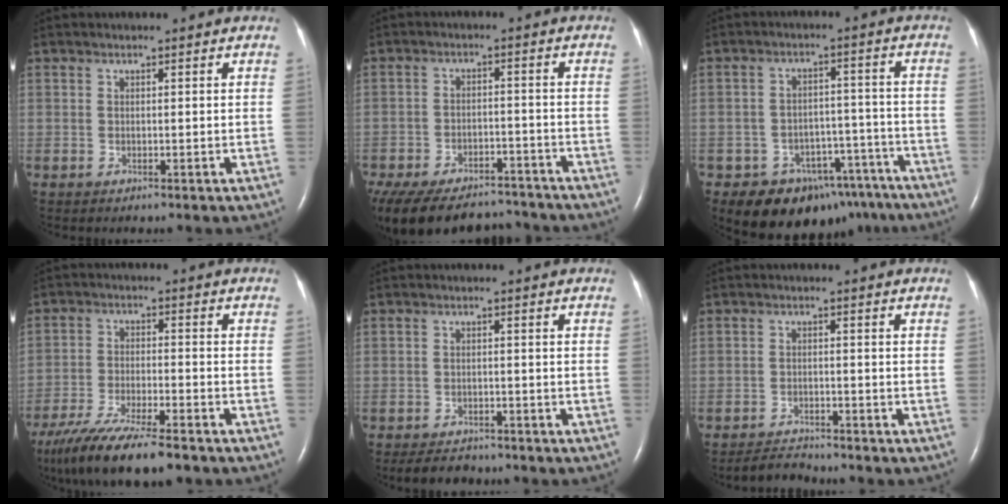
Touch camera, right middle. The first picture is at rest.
{"total": 20.3, "force": [-16.9, 8.1, 7.8], "torque": [-0.209, -0.021, -0.237]}
{"total": 12.9, "force": [-9.7, 7.8, 3.3], "torque": [-0.025, 0.050, -0.122]}
{"total": 15.6, "force": [-12.5, 2.2, 9.1], "torque": [-0.172, -0.040, -0.208]}
{"total": 4.0, "force": [-3.5, 1.5, 1.0], "torque": [-0.023, -0.006, -0.053]}
{"total": 2.8, "force": [-2.8, 0.1, -0.2], "torque": [-0.004, -0.015, -0.047]}